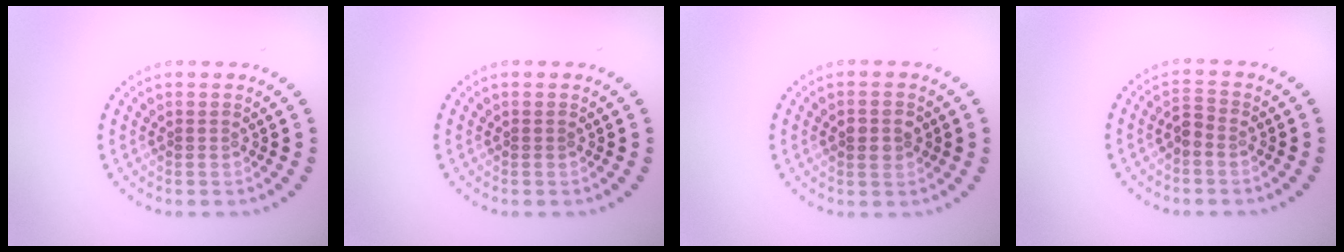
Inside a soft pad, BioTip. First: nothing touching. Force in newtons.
{"total": 0.0}
{"total": 2.5, "press": 2.5, "slide": 0.1}
{"total": 1.2, "press": 1.1, "slide": 0.5}